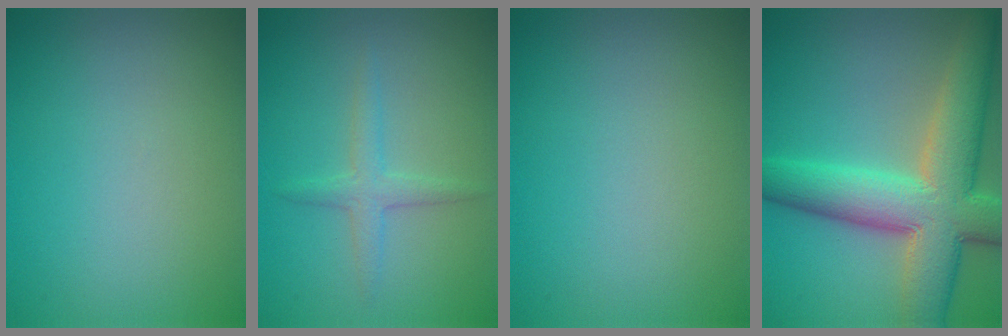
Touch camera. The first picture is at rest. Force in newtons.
{"total": 1.9, "press": 1.9, "slide": 0.1}
{"total": 0.0}
{"total": 10.3, "press": 10.2, "slide": 0.5}